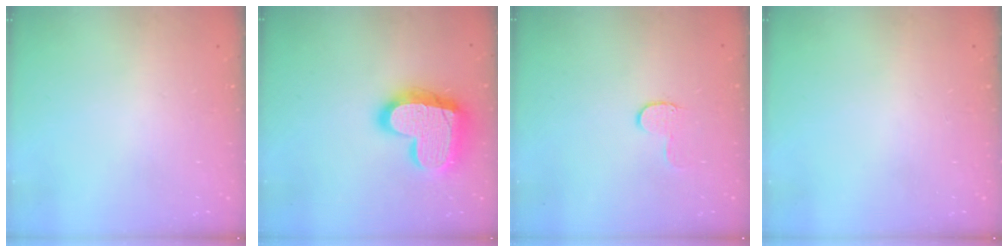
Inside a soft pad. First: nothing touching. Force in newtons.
{"total": 20.9, "press": 20.8, "slide": 1.8}
{"total": 4.6, "press": 4.6, "slide": 0.5}
{"total": 0.0}